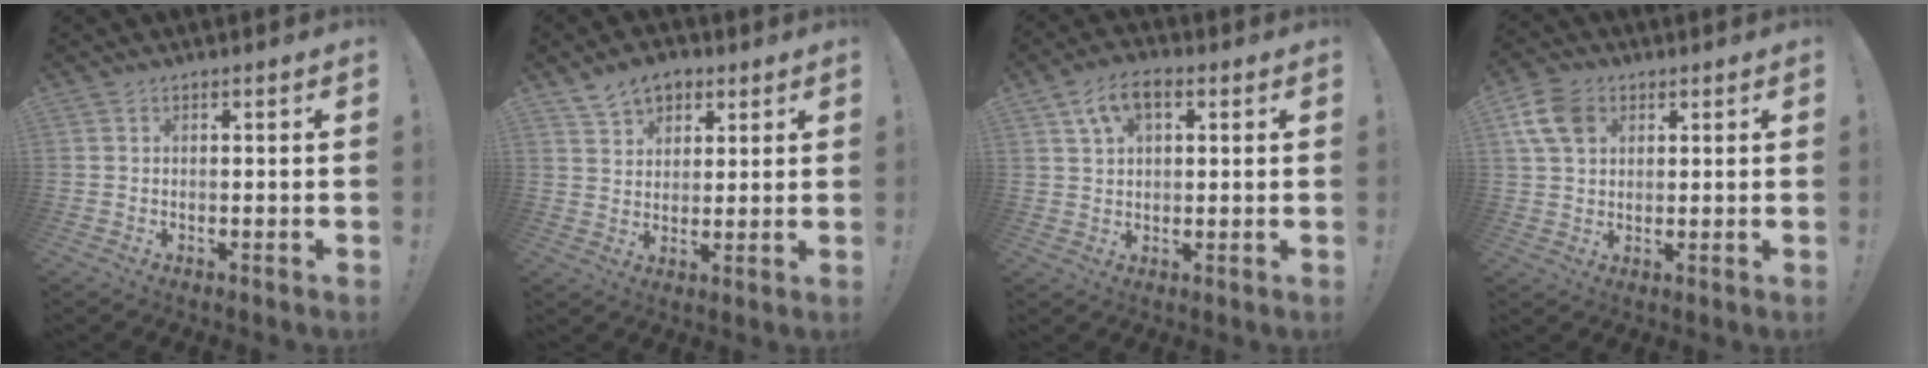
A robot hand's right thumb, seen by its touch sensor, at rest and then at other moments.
{"total": 8.0, "force": [5.0, 5.6, 2.8], "torque": [-0.040, -0.023, 0.096]}
{"total": 8.0, "force": [3.5, 4.6, 5.4], "torque": [-0.086, 0.003, 0.065]}
{"total": 10.1, "force": [3.6, 7.3, 6.0], "torque": [-0.108, -0.003, 0.072]}